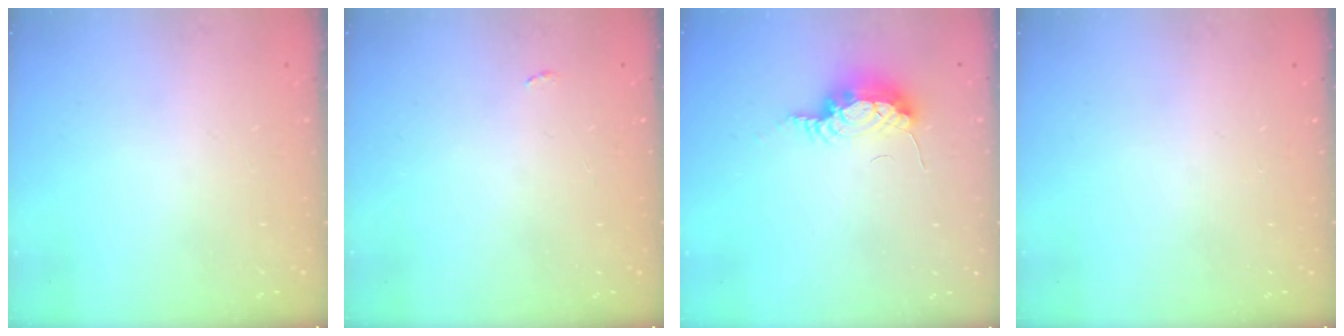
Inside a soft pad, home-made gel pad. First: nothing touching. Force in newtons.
{"total": 2.0, "press": 2.0, "slide": 0.3}
{"total": 14.9, "press": 10.1, "slide": 11.0}
{"total": 0.0}